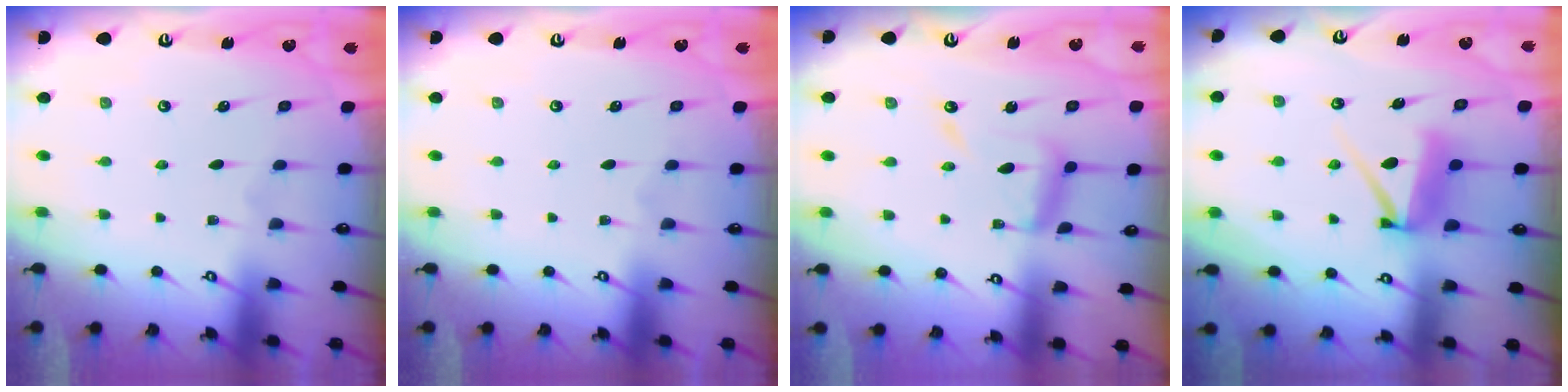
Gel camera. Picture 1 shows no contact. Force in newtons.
{"total": 0.0}
{"total": 10.9, "press": 10.9, "slide": 1.0}
{"total": 8.3, "press": 8.2, "slide": 0.9}